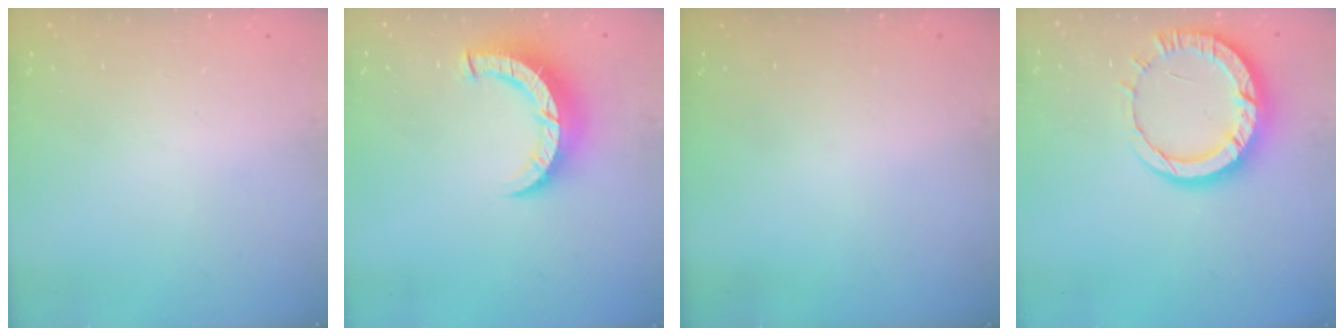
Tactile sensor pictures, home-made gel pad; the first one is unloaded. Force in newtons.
{"total": 8.8, "press": 8.8, "slide": 1.1}
{"total": 0.0}
{"total": 12.1, "press": 12.0, "slide": 1.2}